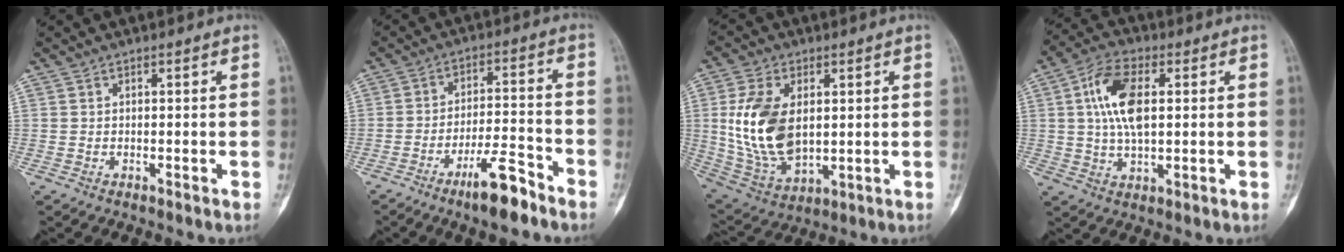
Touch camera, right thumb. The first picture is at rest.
{"total": 9.5, "force": [-6.7, 2.3, 6.4], "torque": [-0.107, 0.055, -0.112]}
{"total": 16.0, "force": [2.0, 9.8, 12.5], "torque": [-0.232, -0.010, 0.051]}
{"total": 10.9, "force": [2.0, 5.6, 9.1], "torque": [-0.168, 0.011, 0.033]}